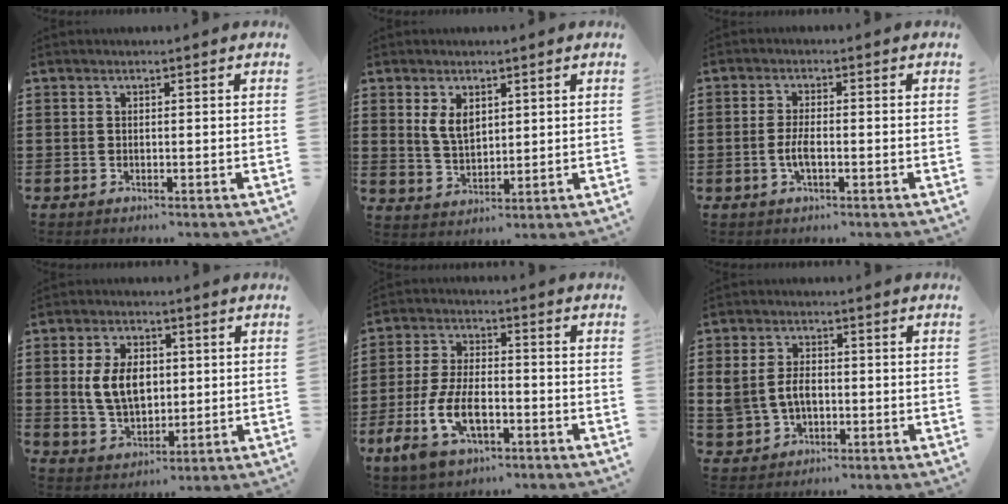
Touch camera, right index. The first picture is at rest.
{"total": 4.1, "force": [1.8, 2.5, 2.7], "torque": [-0.052, 0.004, 0.031]}
{"total": 3.0, "force": [-0.8, 0.8, 2.8], "torque": [-0.063, -0.003, -0.019]}
{"total": 7.7, "force": [0.9, 5.1, 5.7], "torque": [-0.125, 0.011, 0.011]}
{"total": 9.4, "force": [-3.8, 4.6, 7.3], "torque": [-0.173, -0.005, -0.074]}
{"total": 4.7, "force": [-0.2, 3.5, 3.1], "torque": [-0.077, 0.006, -0.009]}